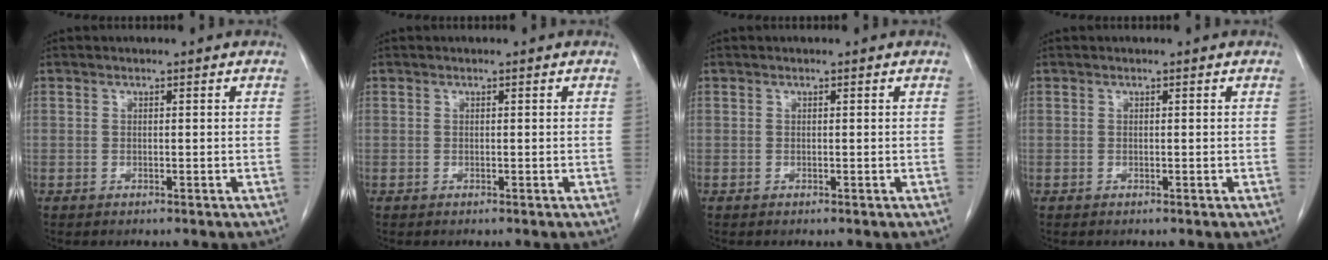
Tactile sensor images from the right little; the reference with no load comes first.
{"total": 0.0}
{"total": 0.0}
{"total": 0.0}